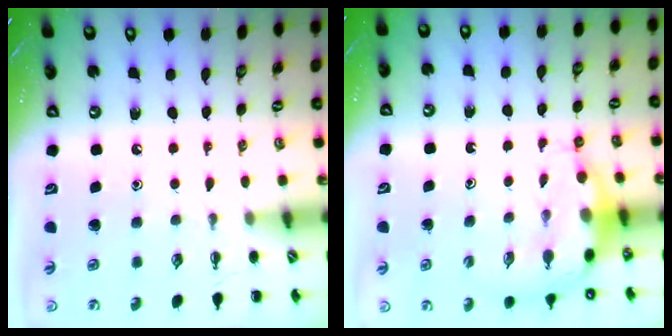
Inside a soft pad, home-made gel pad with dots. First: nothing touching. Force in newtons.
{"total": 7.1, "press": 7.0, "slide": 1.1}